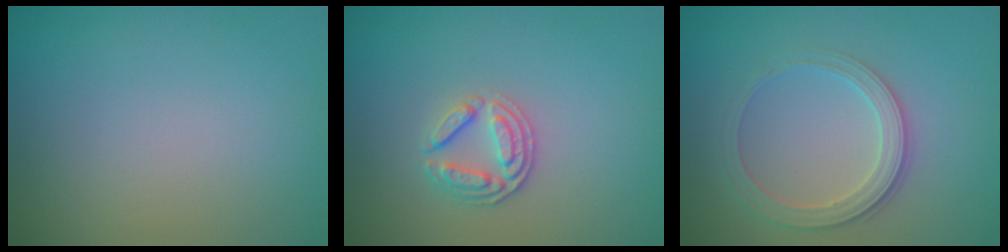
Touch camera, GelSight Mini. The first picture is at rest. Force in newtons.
{"total": 2.7, "press": 2.5, "slide": 1.0}
{"total": 2.8, "press": 2.7, "slide": 0.9}